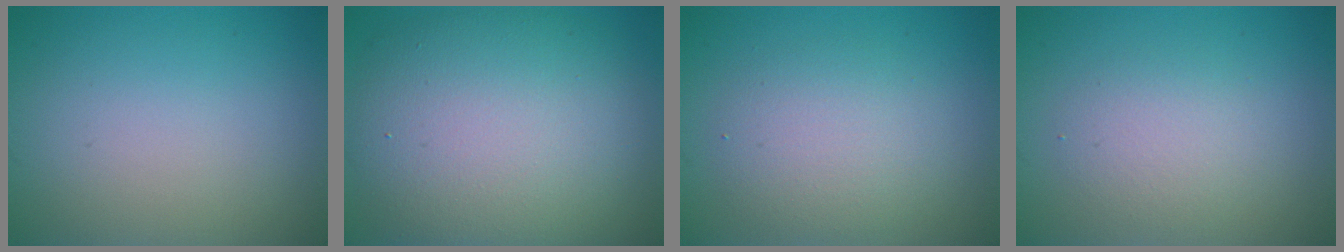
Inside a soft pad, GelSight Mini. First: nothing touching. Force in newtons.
{"total": 11.6, "press": 11.5, "slide": 0.9}
{"total": 3.6, "press": 3.6, "slide": 0.2}
{"total": 2.6, "press": 2.6, "slide": 0.2}